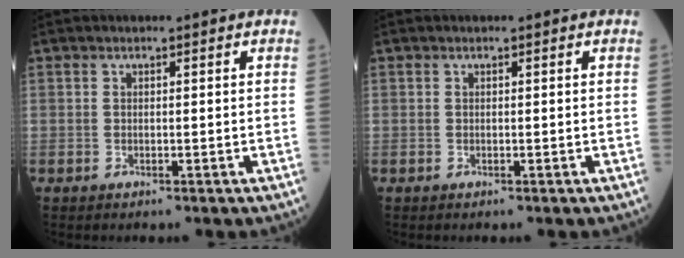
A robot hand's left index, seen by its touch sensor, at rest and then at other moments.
{"total": 0.0}